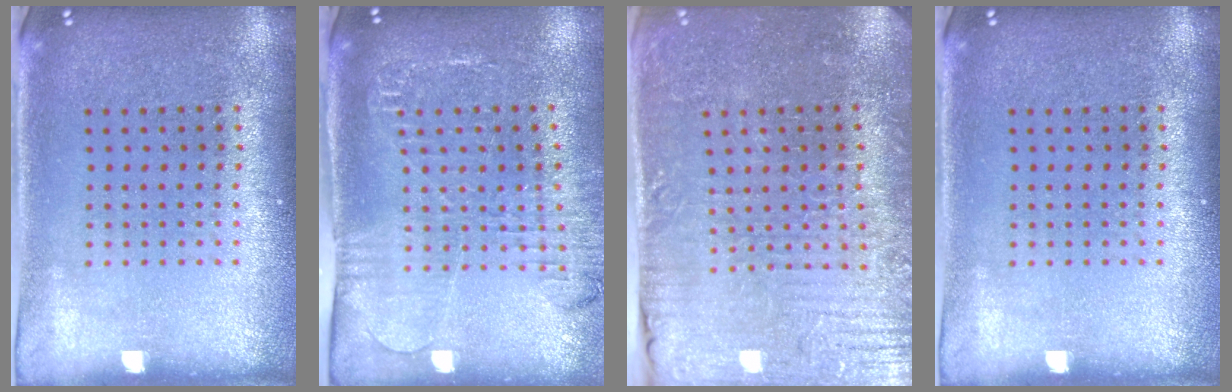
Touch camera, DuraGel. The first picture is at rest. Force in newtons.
{"total": 1.9, "press": 1.9, "slide": 0.3}
{"total": 3.9, "press": 3.8, "slide": 0.5}
{"total": 0.0}